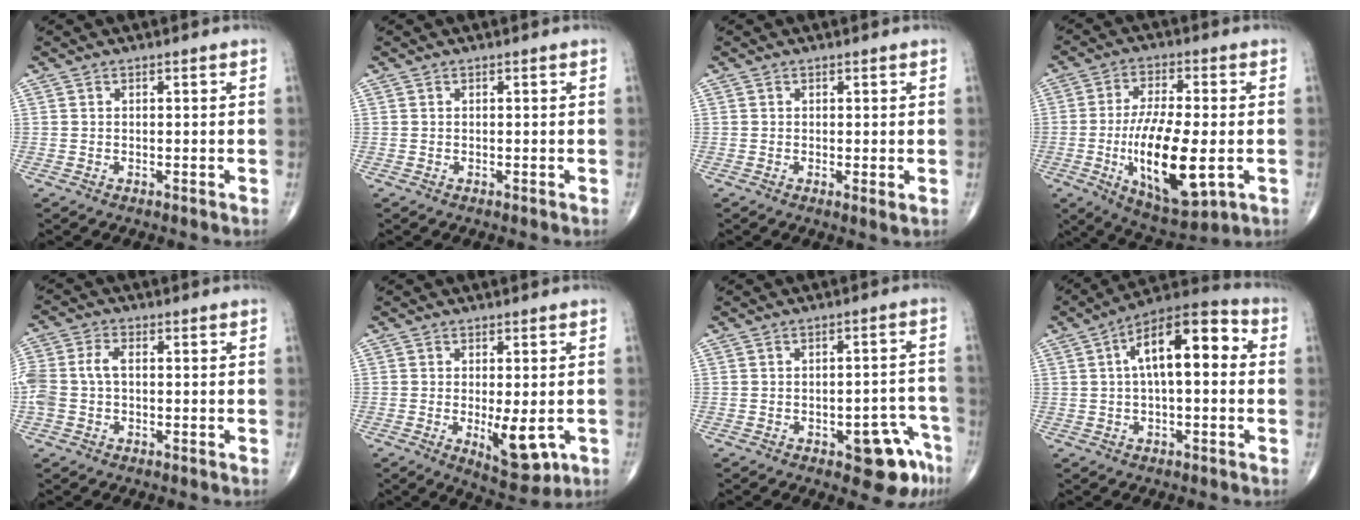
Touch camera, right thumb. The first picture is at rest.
{"total": 0.0}
{"total": 1.3, "force": [0.1, 0.3, 1.3], "torque": [-0.022, -0.007, -0.001]}
{"total": 17.2, "force": [-3.4, 6.3, 15.6], "torque": [-0.272, -0.006, -0.047]}
{"total": 7.0, "force": [-0.2, 4.5, 5.4], "torque": [-0.141, 0.021, -0.005]}
{"total": 7.8, "force": [-1.6, 3.0, 7.0], "torque": [-0.093, -0.019, -0.014]}
{"total": 8.9, "force": [-4.6, 3.7, 6.6], "torque": [-0.049, 0.033, -0.051]}
{"total": 14.3, "force": [2.4, 6.1, 12.8], "torque": [-0.190, 0.038, 0.027]}